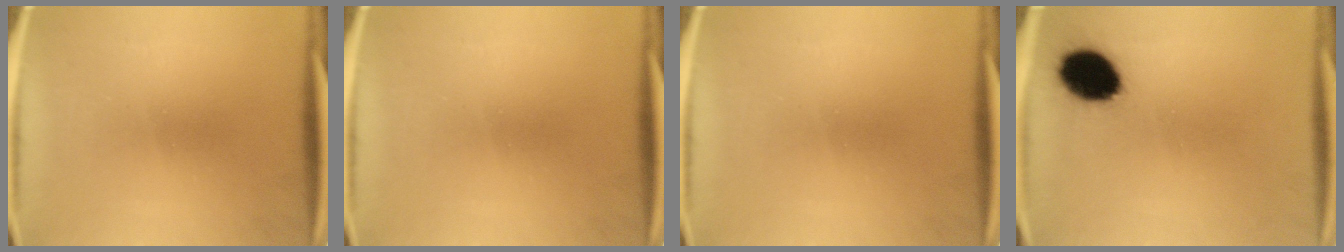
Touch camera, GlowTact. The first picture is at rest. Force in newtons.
{"total": 0.0}
{"total": 0.0}
{"total": 11.7}